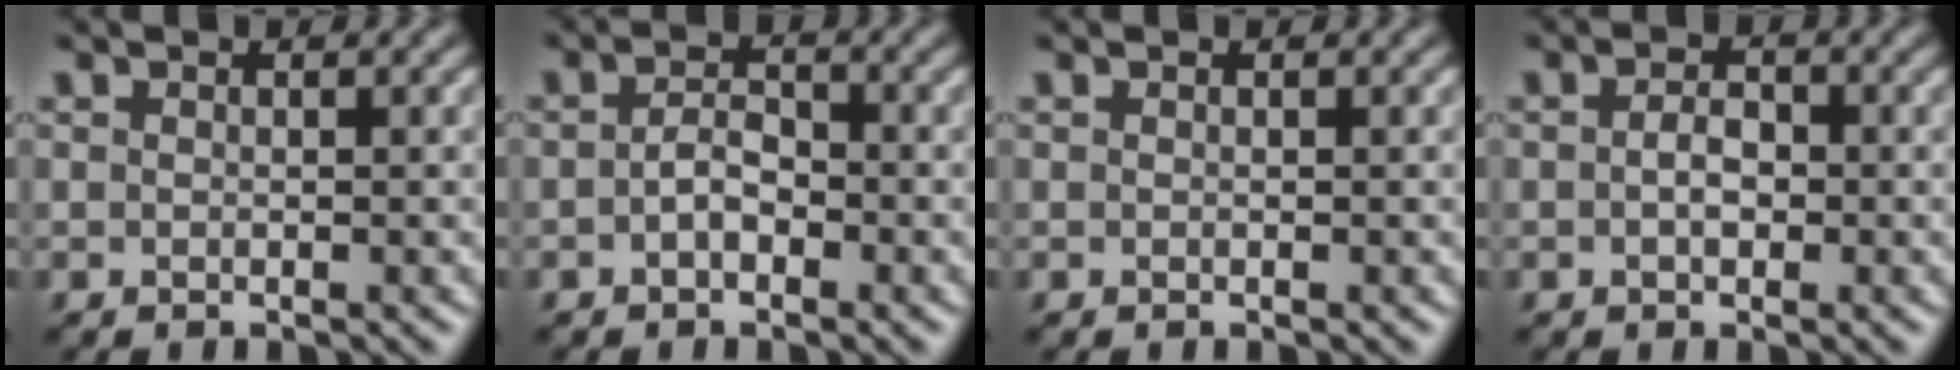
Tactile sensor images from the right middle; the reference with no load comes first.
{"total": 1.9, "force": [-0.6, 1.1, 1.5], "torque": [-0.030, 0.004, -0.014]}
{"total": 0.0}
{"total": 1.8, "force": [-0.1, 1.1, 1.4], "torque": [-0.026, 0.004, -0.004]}